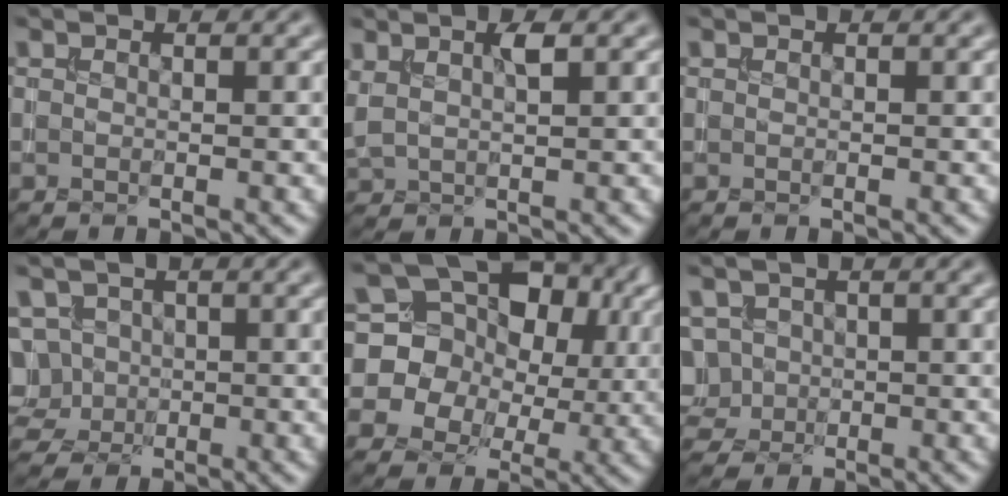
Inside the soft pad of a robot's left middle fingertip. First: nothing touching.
{"total": 2.1, "force": [1.0, 0.6, 1.7], "torque": [-0.036, 0.002, 0.024]}
{"total": 0.0}
{"total": 6.3, "force": [0.4, 5.6, 2.7], "torque": [-0.055, 0.029, -0.007]}
{"total": 15.7, "force": [4.8, 12.8, 7.7], "torque": [-0.152, 0.036, 0.074]}
{"total": 4.4, "force": [-0.1, 4.0, 1.8], "torque": [-0.043, 0.021, -0.004]}